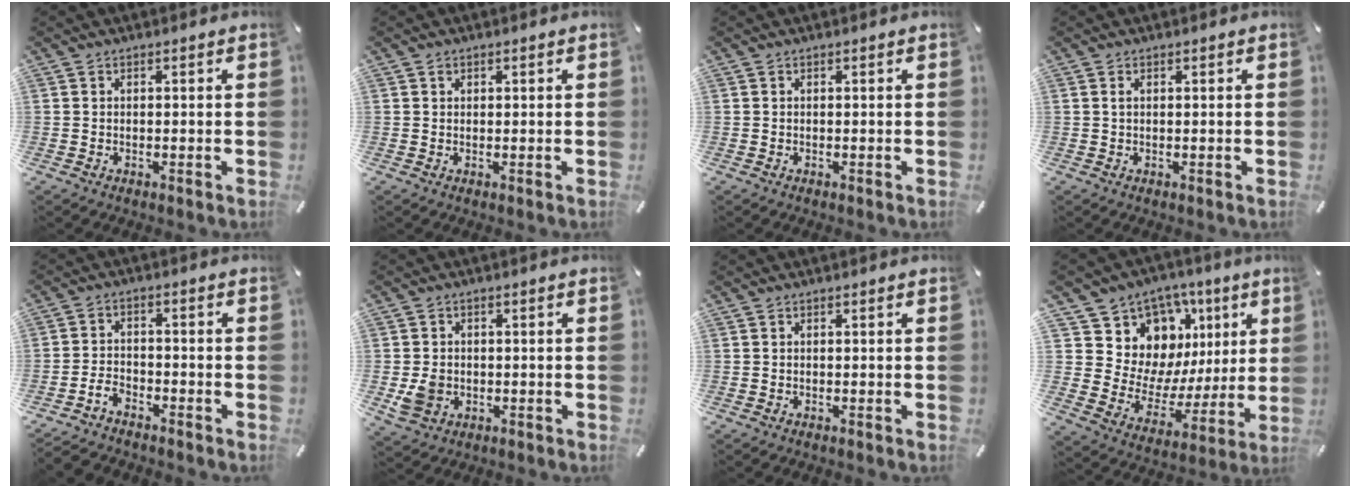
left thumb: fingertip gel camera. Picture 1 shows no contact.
{"total": 0.7, "force": [0.3, 0.6, 0.2], "torque": [0.006, -0.001, 0.004]}
{"total": 0.0}
{"total": 0.5, "force": [0.1, 0.1, 0.5], "torque": [-0.012, -0.001, 0.002]}
{"total": 4.2, "force": [-3.3, 2.0, 1.6], "torque": [-0.040, 0.016, -0.066]}
{"total": 5.2, "force": [-0.9, 4.7, 2.1], "torque": [-0.036, 0.000, -0.016]}
{"total": 0.0}
{"total": 12.1, "force": [6.8, 9.8, 2.0], "torque": [-0.026, -0.084, 0.134]}